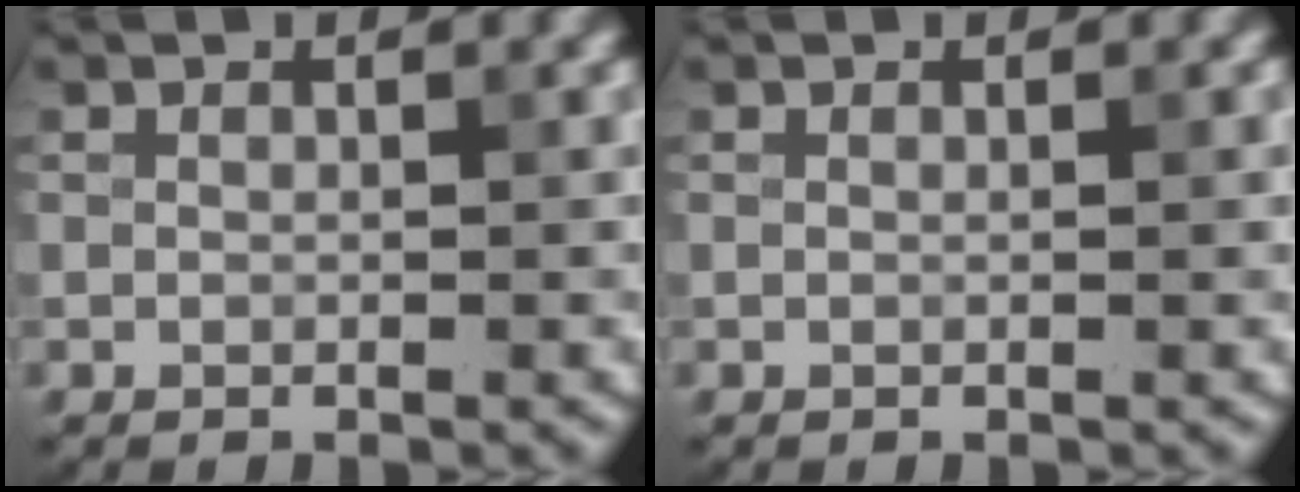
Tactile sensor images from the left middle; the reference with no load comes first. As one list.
[{"total": 0.5, "force": [0.0, 0.1, 0.5], "torque": [-0.005, 0.001, 0.000]}]